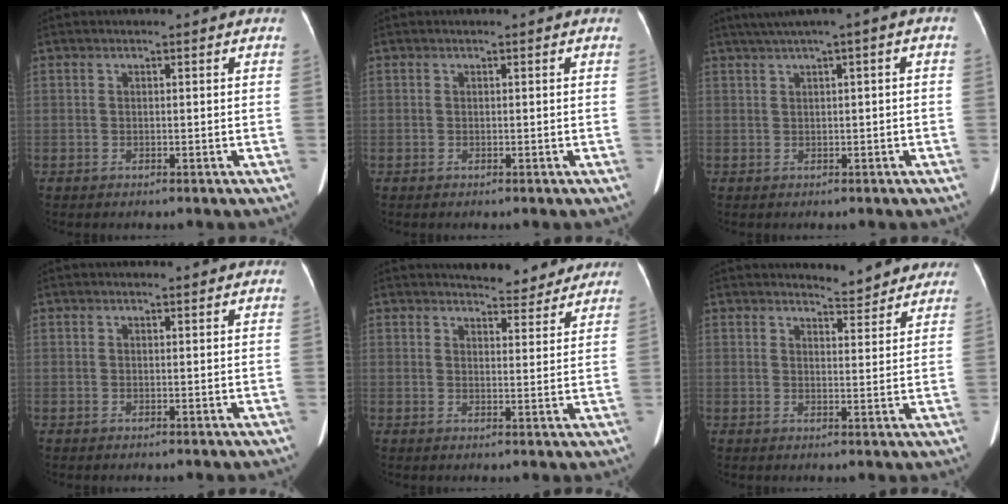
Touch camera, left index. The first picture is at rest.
{"total": 0.0}
{"total": 4.0, "force": [1.4, 0.1, 3.7], "torque": [-0.063, 0.026, 0.027]}
{"total": 1.0, "force": [0.9, 0.2, 0.4], "torque": [-0.009, 0.007, 0.014]}
{"total": 7.7, "force": [7.3, 1.9, 1.5], "torque": [-0.011, -0.005, 0.080]}
{"total": 5.7, "force": [5.6, 1.2, 0.6], "torque": [-0.005, -0.005, 0.059]}